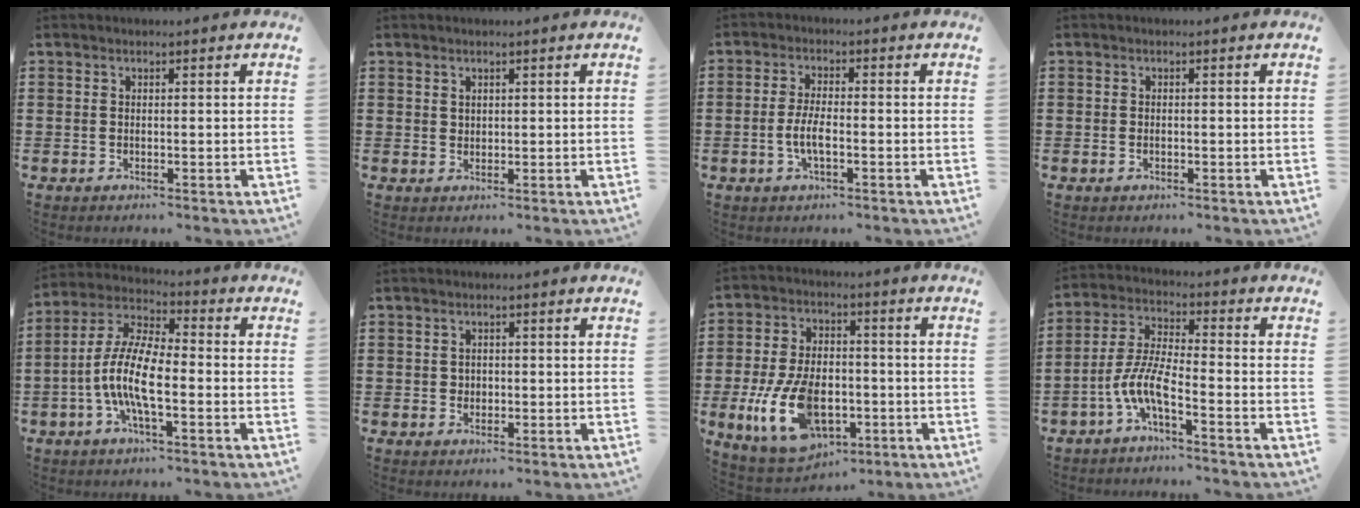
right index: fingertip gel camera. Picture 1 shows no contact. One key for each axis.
{"total": 1.2, "fx": 0.9, "fy": 0.7, "fz": 0.2, "tx": -0.005, "ty": 0.002, "tz": 0.018}
{"total": 4.1, "fx": -1.1, "fy": 1.2, "fz": 3.7, "tx": -0.086, "ty": -0.005, "tz": -0.026}
{"total": 0.6, "fx": -0.2, "fy": 0.4, "fz": 0.5, "tx": -0.011, "ty": -0.002, "tz": -0.004}
{"total": 9.9, "fx": -2.9, "fy": 3.0, "fz": 9.0, "tx": -0.214, "ty": -0.014, "tz": -0.062}
{"total": 1.2, "fx": 0.0, "fy": 1.1, "fz": 0.5, "tx": -0.012, "ty": 0.005, "tz": 0.000}
{"total": 13.7, "fx": -3.7, "fy": 8.1, "fz": 10.4, "tx": -0.227, "ty": -0.004, "tz": -0.064}
{"total": 7.3, "fx": -4.0, "fy": 1.5, "fz": 5.9, "tx": -0.149, "ty": -0.014, "tz": -0.082}